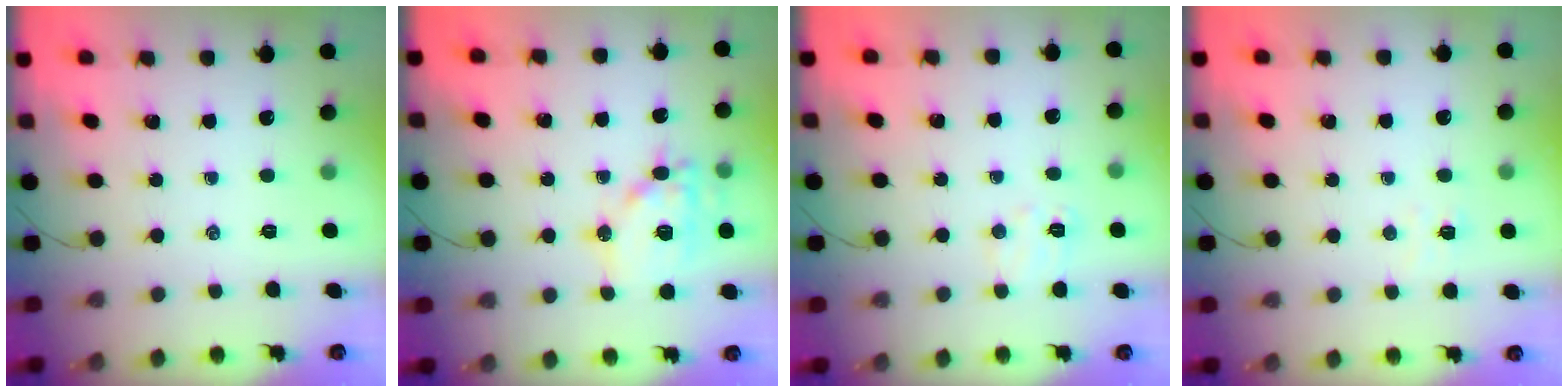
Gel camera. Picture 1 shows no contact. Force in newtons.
{"total": 14.0, "press": 13.9, "slide": 1.9}
{"total": 6.8, "press": 6.6, "slide": 1.4}
{"total": 3.9, "press": 3.8, "slide": 0.8}